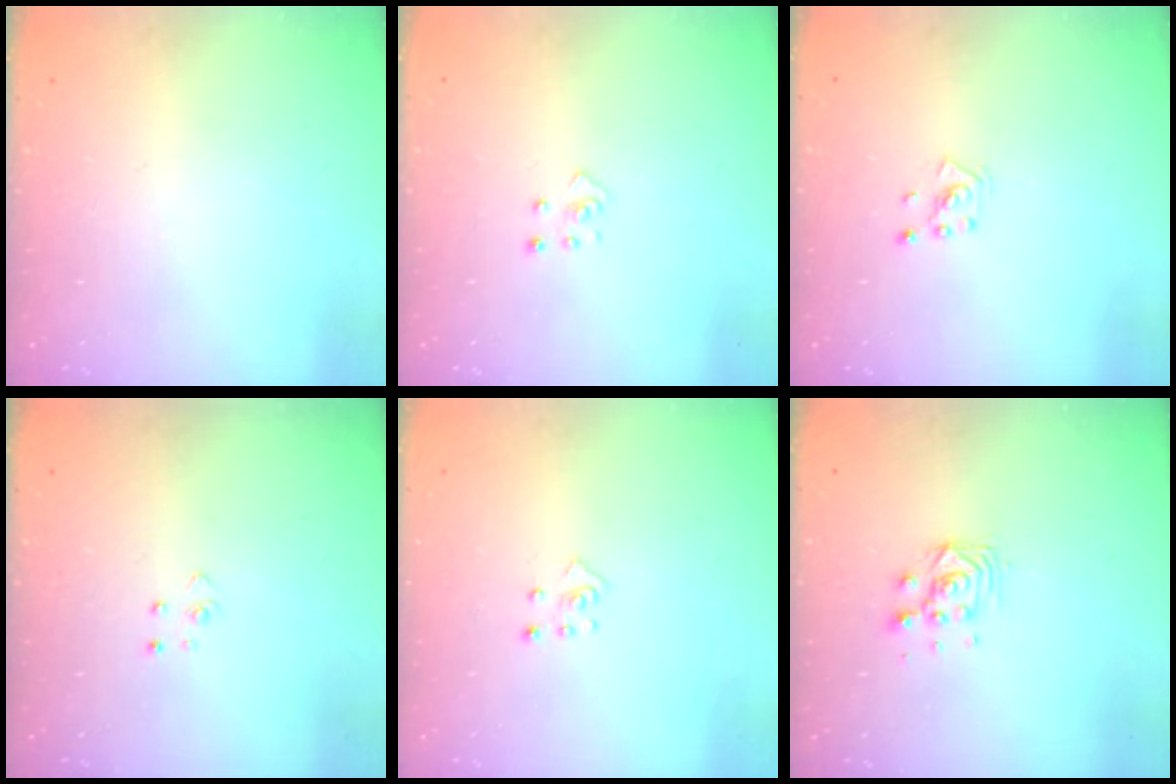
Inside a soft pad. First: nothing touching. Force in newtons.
{"total": 2.5, "press": 2.4, "slide": 0.3}
{"total": 2.1, "press": 2.0, "slide": 0.3}
{"total": 2.8, "press": 2.8, "slide": 0.3}
{"total": 3.4, "press": 3.4, "slide": 0.3}
{"total": 4.7, "press": 4.6, "slide": 0.6}